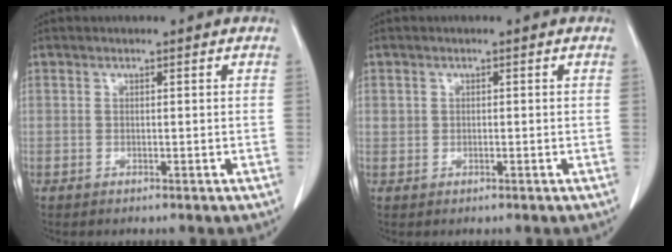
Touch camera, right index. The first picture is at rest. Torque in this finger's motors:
{"motor_torque": [-0.11, 0.12, -0.01, 0.00]}